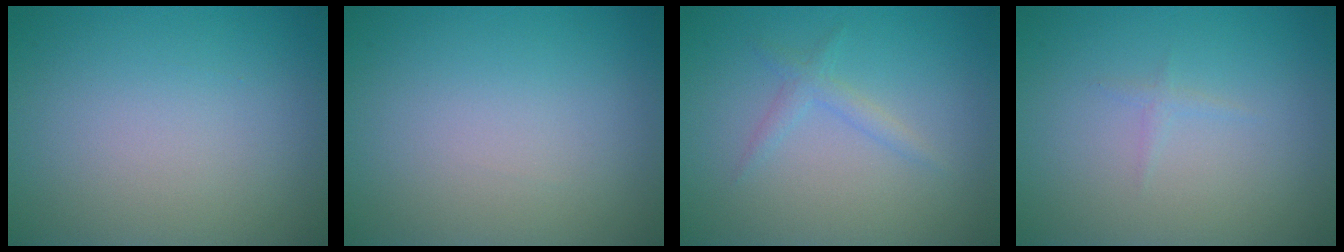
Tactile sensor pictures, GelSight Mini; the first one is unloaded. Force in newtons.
{"total": 0.0}
{"total": 1.3, "press": 1.3, "slide": 0.0}
{"total": 1.0, "press": 0.9, "slide": 0.2}